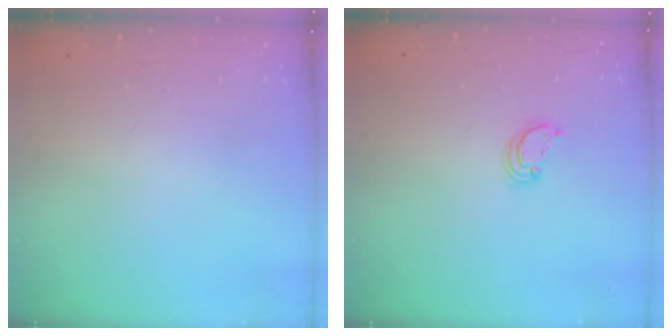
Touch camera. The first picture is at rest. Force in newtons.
{"total": 2.6, "press": 2.6, "slide": 0.2}